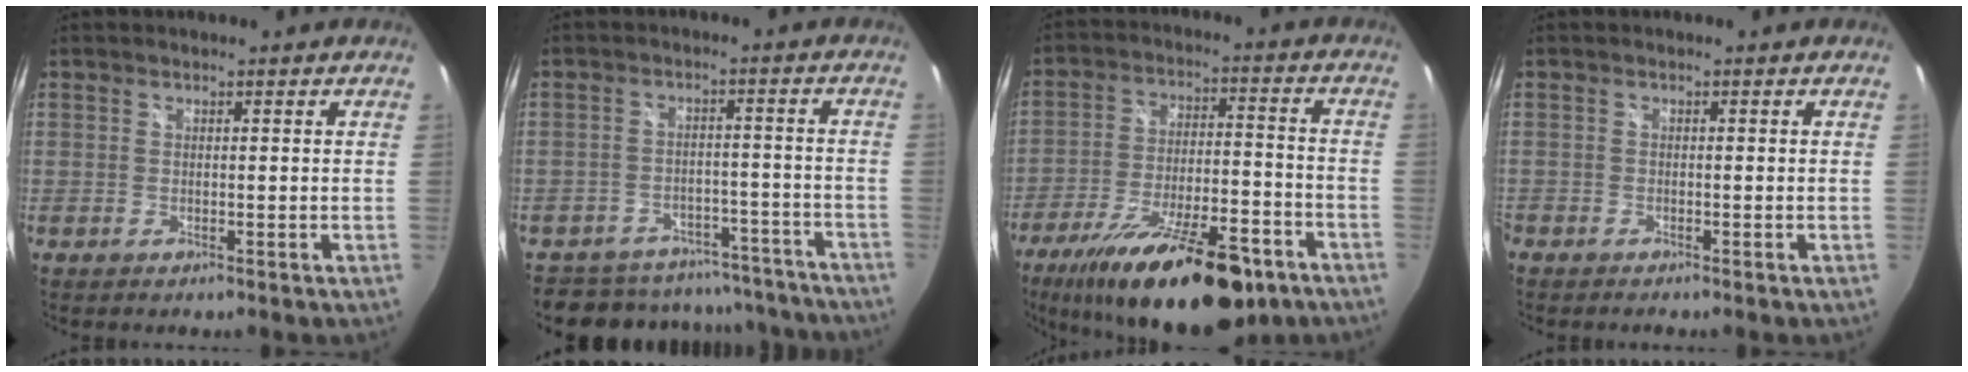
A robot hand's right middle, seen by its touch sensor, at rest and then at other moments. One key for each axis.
{"total": 19.0, "fx": -16.7, "fy": 8.0, "fz": 4.5, "tx": -0.101, "ty": 0.037, "tz": -0.203}
{"total": 23.9, "fx": -16.4, "fy": 8.0, "fz": 15.5, "tx": -0.269, "ty": -0.030, "tz": -0.243}
{"total": 1.0, "fx": -1.0, "fy": 0.1, "fz": 0.2, "tx": -0.007, "ty": -0.007, "tz": -0.021}